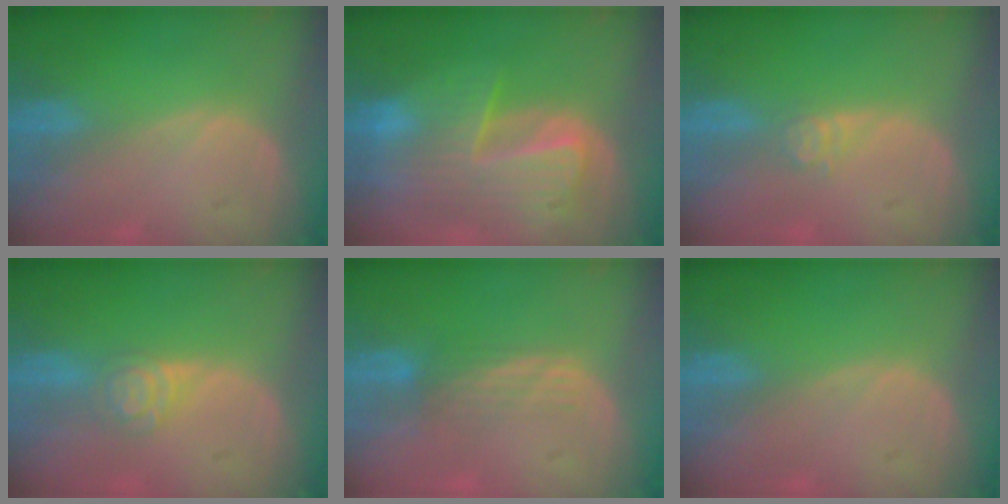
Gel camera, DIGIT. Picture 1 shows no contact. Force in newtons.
{"total": 10.0, "press": 8.7, "slide": 5.0}
{"total": 2.7, "press": 2.2, "slide": 1.5}
{"total": 4.3, "press": 3.9, "slide": 1.8}
{"total": 3.6, "press": 2.9, "slide": 2.2}
{"total": 0.0}